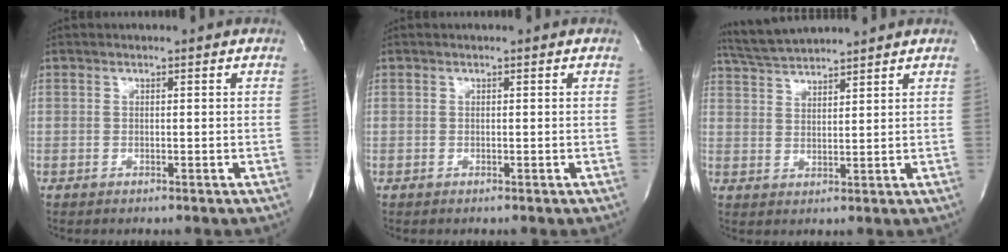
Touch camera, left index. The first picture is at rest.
{"total": 0.0}
{"total": 7.0, "force": [6.7, -0.3, 1.9], "torque": [-0.045, 0.025, 0.128]}